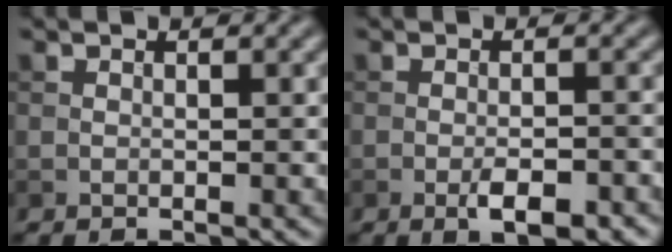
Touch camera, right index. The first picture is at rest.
{"total": 3.6, "force": [-1.9, 1.2, 2.9], "torque": [-0.050, -0.004, -0.028]}